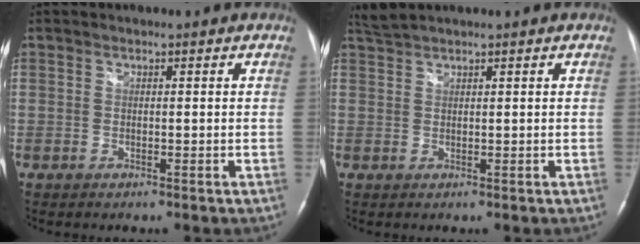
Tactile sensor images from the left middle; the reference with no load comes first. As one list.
[{"total": 2.0, "force": [1.9, -0.4, 0.5], "torque": [-0.017, 0.016, 0.045]}]